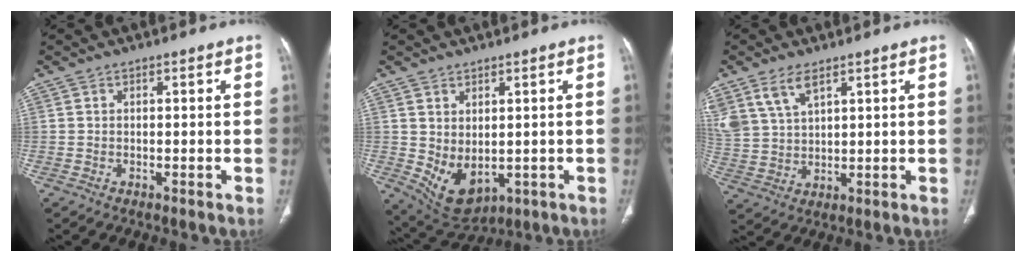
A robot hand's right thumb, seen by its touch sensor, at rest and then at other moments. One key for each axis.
{"total": 7.9, "fx": -0.4, "fy": 5.0, "fz": 6.1, "tx": -0.094, "ty": -0.008, "tz": 0.024}
{"total": 8.3, "fx": 5.2, "fy": 4.1, "fz": 5.0, "tx": -0.100, "ty": -0.010, "tz": 0.116}